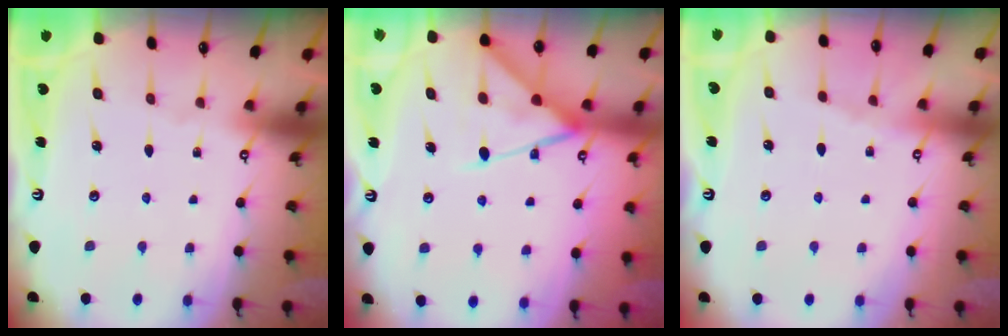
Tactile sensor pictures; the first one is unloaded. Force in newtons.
{"total": 13.5, "press": 13.5, "slide": 1.2}
{"total": 4.3, "press": 4.2, "slide": 0.7}